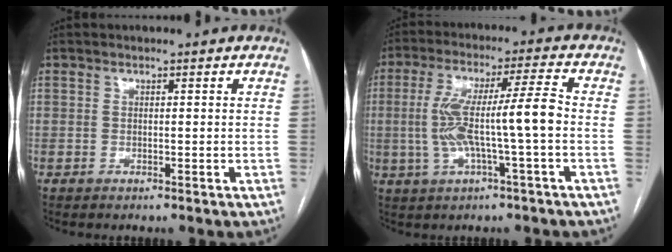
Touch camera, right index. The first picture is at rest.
{"total": 10.8, "force": [-1.2, 0.2, 10.7], "torque": [-0.207, 0.024, -0.022]}